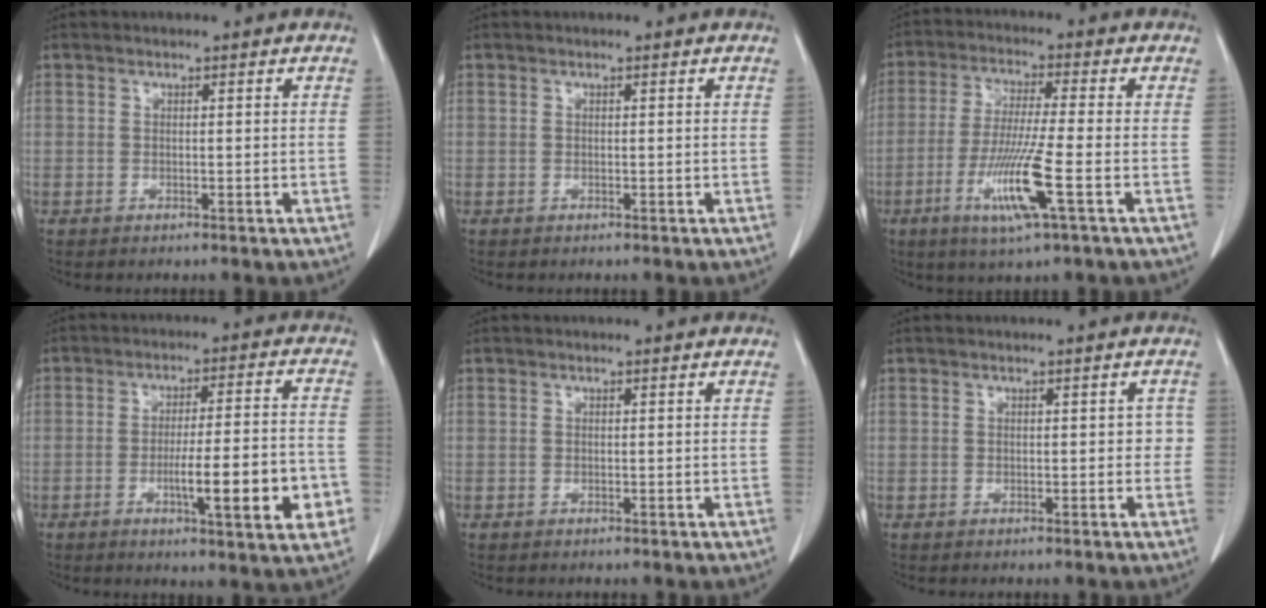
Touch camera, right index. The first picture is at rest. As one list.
[{"total": 0.0}, {"total": 10.4, "force": [-3.8, -0.4, 9.6], "torque": [-0.192, -0.022, -0.074]}, {"total": 12.7, "force": [-4.0, 1.2, 12.0], "torque": [-0.175, -0.001, -0.057]}, {"total": 0.0}, {"total": 1.6, "force": [0.0, 1.1, 1.1], "torque": [-0.002, 0.015, -0.002]}]